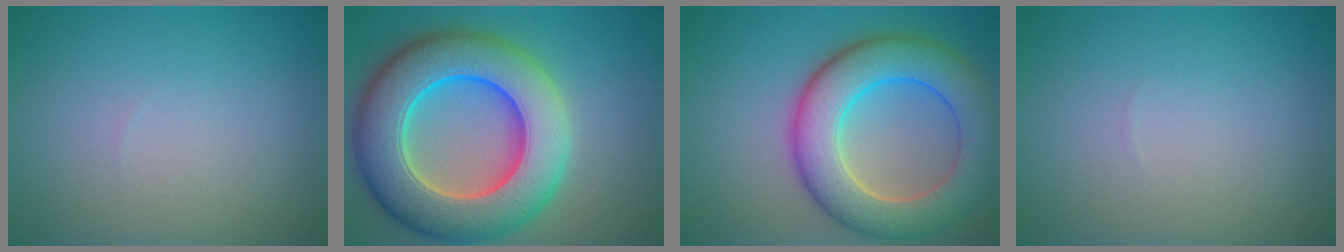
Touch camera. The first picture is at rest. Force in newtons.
{"total": 13.3, "press": 13.1, "slide": 2.1}
{"total": 9.4, "press": 9.4, "slide": 0.4}
{"total": 0.0}